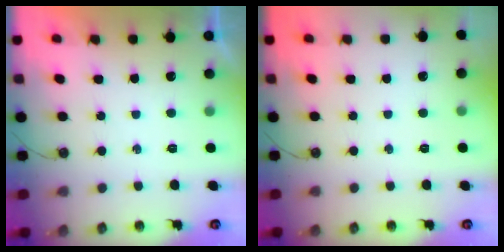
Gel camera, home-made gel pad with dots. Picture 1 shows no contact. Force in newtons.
{"total": 0.0}